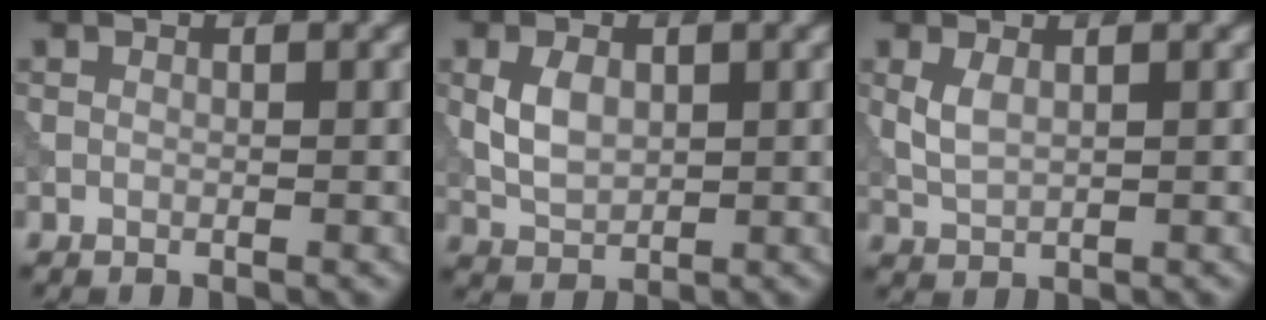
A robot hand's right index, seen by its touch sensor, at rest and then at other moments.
{"total": 3.2, "force": [0.5, 2.2, 2.4], "torque": [-0.052, 0.000, 0.012]}
{"total": 1.9, "force": [0.7, 0.9, 1.6], "torque": [-0.039, 0.000, 0.018]}